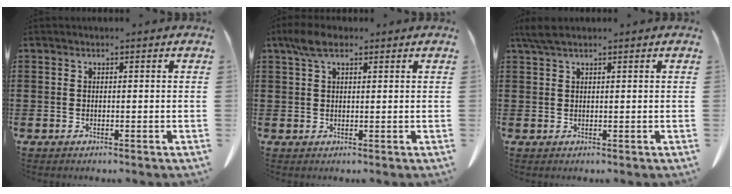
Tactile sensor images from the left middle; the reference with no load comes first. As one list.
[{"total": 3.9, "force": [2.2, 1.6, 2.8], "torque": [-0.062, 0.008, 0.040]}, {"total": 2.5, "force": [1.6, 0.6, 1.8], "torque": [-0.040, 0.002, 0.029]}]